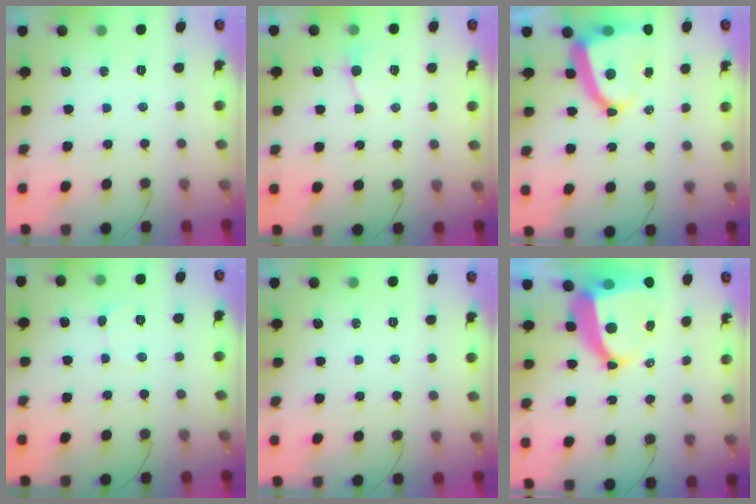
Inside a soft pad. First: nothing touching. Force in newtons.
{"total": 3.7, "press": 3.7, "slide": 0.5}
{"total": 10.7, "press": 10.6, "slide": 1.3}
{"total": 3.9, "press": 3.9, "slide": 0.4}
{"total": 0.0}
{"total": 10.2, "press": 10.1, "slide": 1.2}